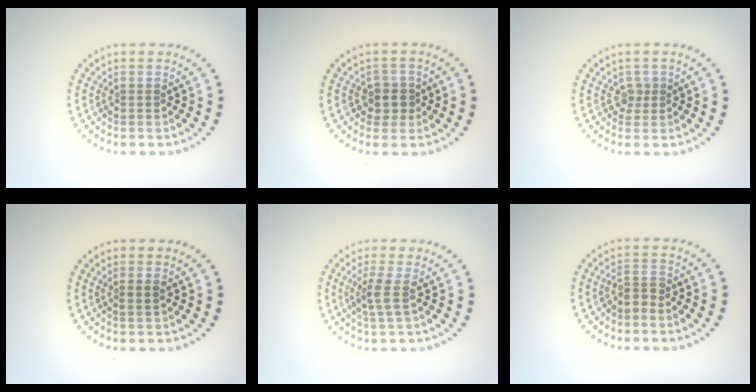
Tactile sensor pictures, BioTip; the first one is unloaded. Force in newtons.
{"total": 2.1, "press": 1.8, "slide": 1.0}
{"total": 1.2, "press": 1.0, "slide": 0.7}
{"total": 0.9, "press": 0.7, "slide": 0.6}
{"total": 2.0, "press": 1.6, "slide": 1.3}
{"total": 1.8, "press": 1.4, "slide": 1.2}